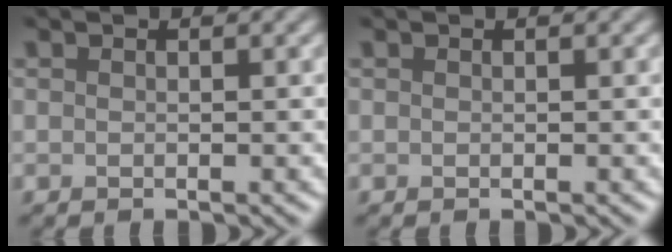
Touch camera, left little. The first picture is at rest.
{"total": 0.0}